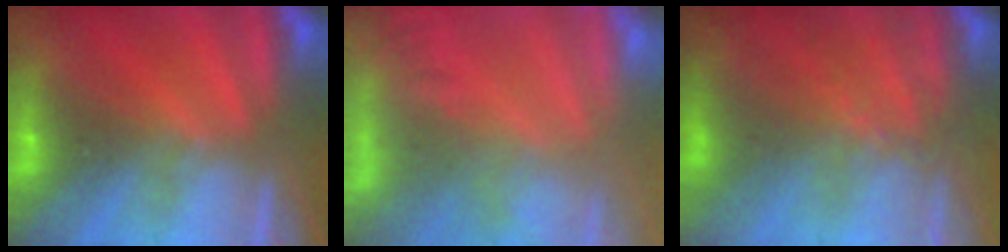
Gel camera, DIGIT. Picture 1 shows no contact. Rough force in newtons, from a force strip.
{"total": 5.5}
{"total": 7.3}